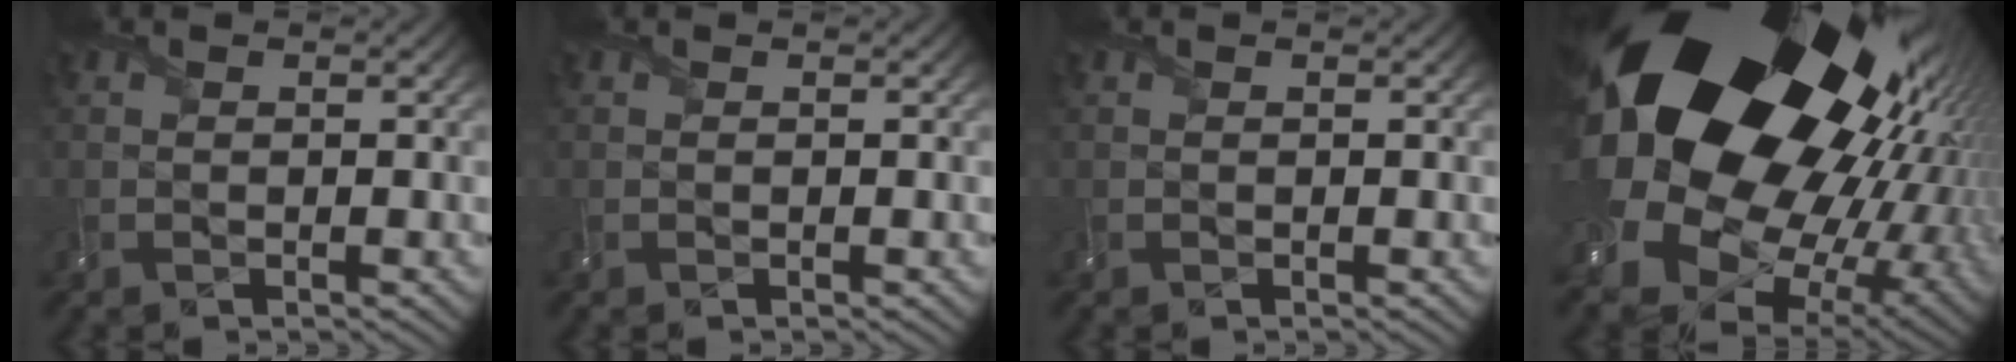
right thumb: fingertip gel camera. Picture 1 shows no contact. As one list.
[{"total": 0.0}, {"total": 0.0}, {"total": 24.0, "force": [6.2, 17.3, 15.5], "torque": [-0.324, -0.049, 0.124]}]